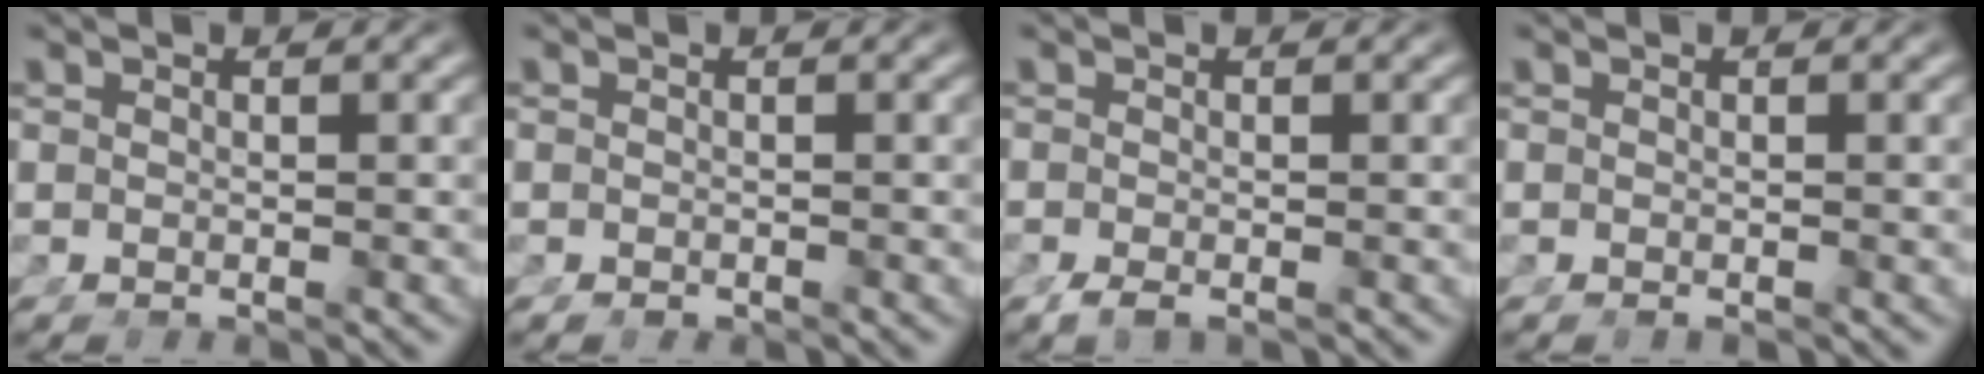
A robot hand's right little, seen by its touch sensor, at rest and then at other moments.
{"total": 0.6, "force": [-0.5, -0.1, 0.1], "torque": [-0.003, -0.008, -0.005]}
{"total": 1.2, "force": [-1.0, 0.1, 0.7], "torque": [-0.010, -0.008, -0.012]}
{"total": 0.0}